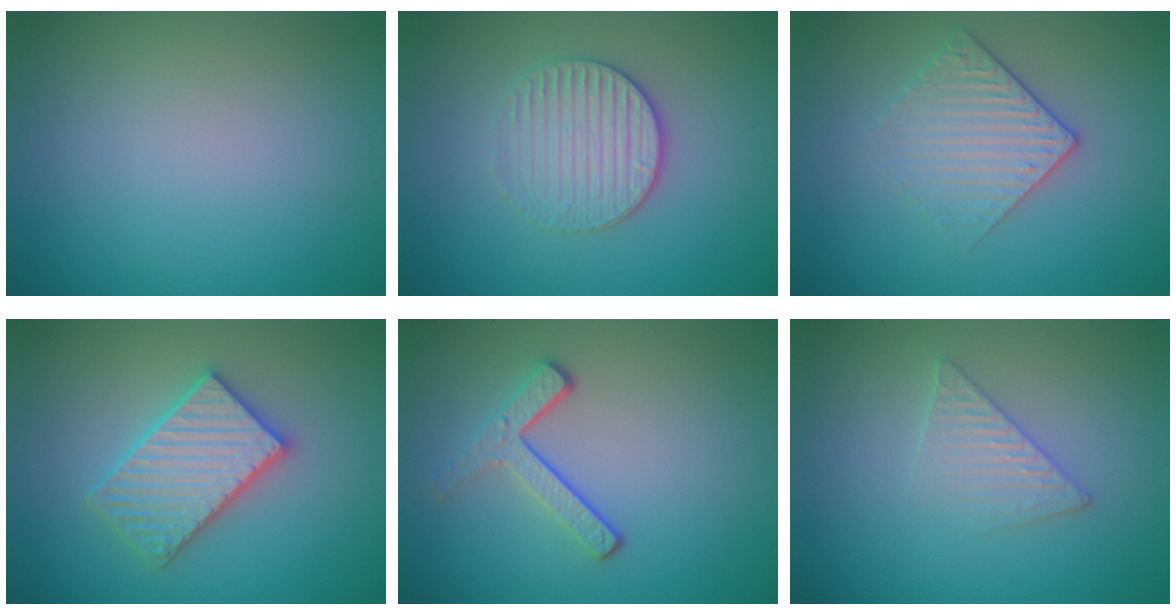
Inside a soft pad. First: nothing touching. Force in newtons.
{"total": 3.2, "press": 2.9, "slide": 1.3}
{"total": 3.1, "press": 2.7, "slide": 1.4}
{"total": 4.1, "press": 4.0, "slide": 0.7}
{"total": 3.0, "press": 2.2, "slide": 2.0}
{"total": 2.4, "press": 2.3, "slide": 0.2}